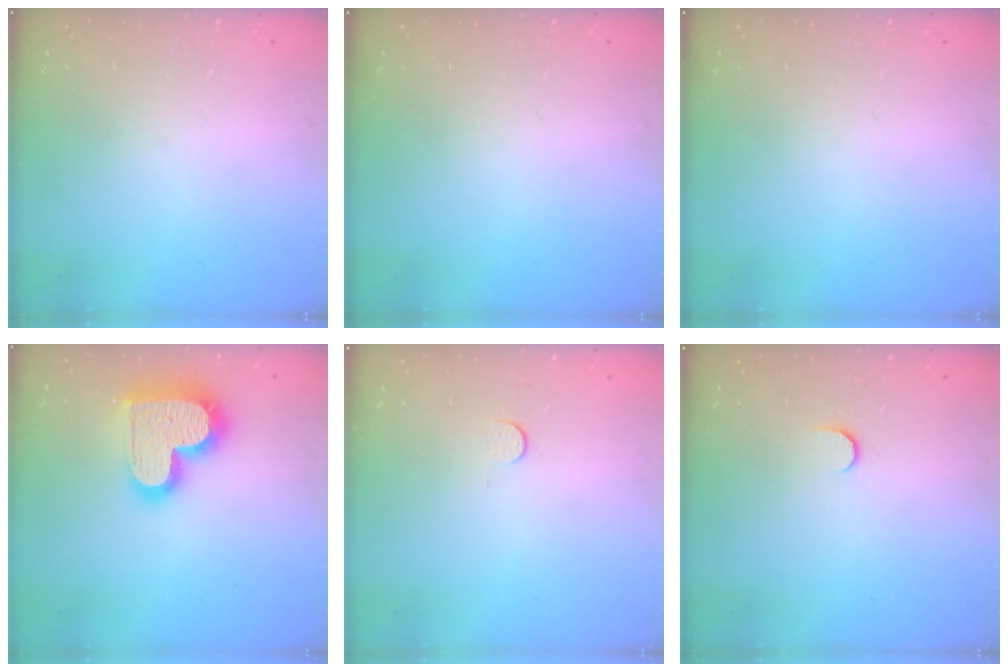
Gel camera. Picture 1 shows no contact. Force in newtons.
{"total": 0.0}
{"total": 0.0}
{"total": 20.1, "press": 20.1, "slide": 1.5}
{"total": 2.8, "press": 2.8, "slide": 0.4}
{"total": 3.4, "press": 3.4, "slide": 0.4}